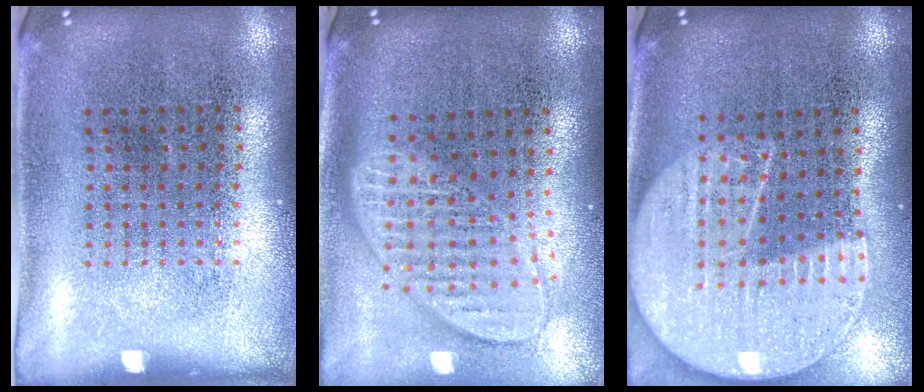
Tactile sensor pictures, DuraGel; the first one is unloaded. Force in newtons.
{"total": 2.0, "press": 1.5, "slide": 1.2}
{"total": 2.3, "press": 2.0, "slide": 1.1}